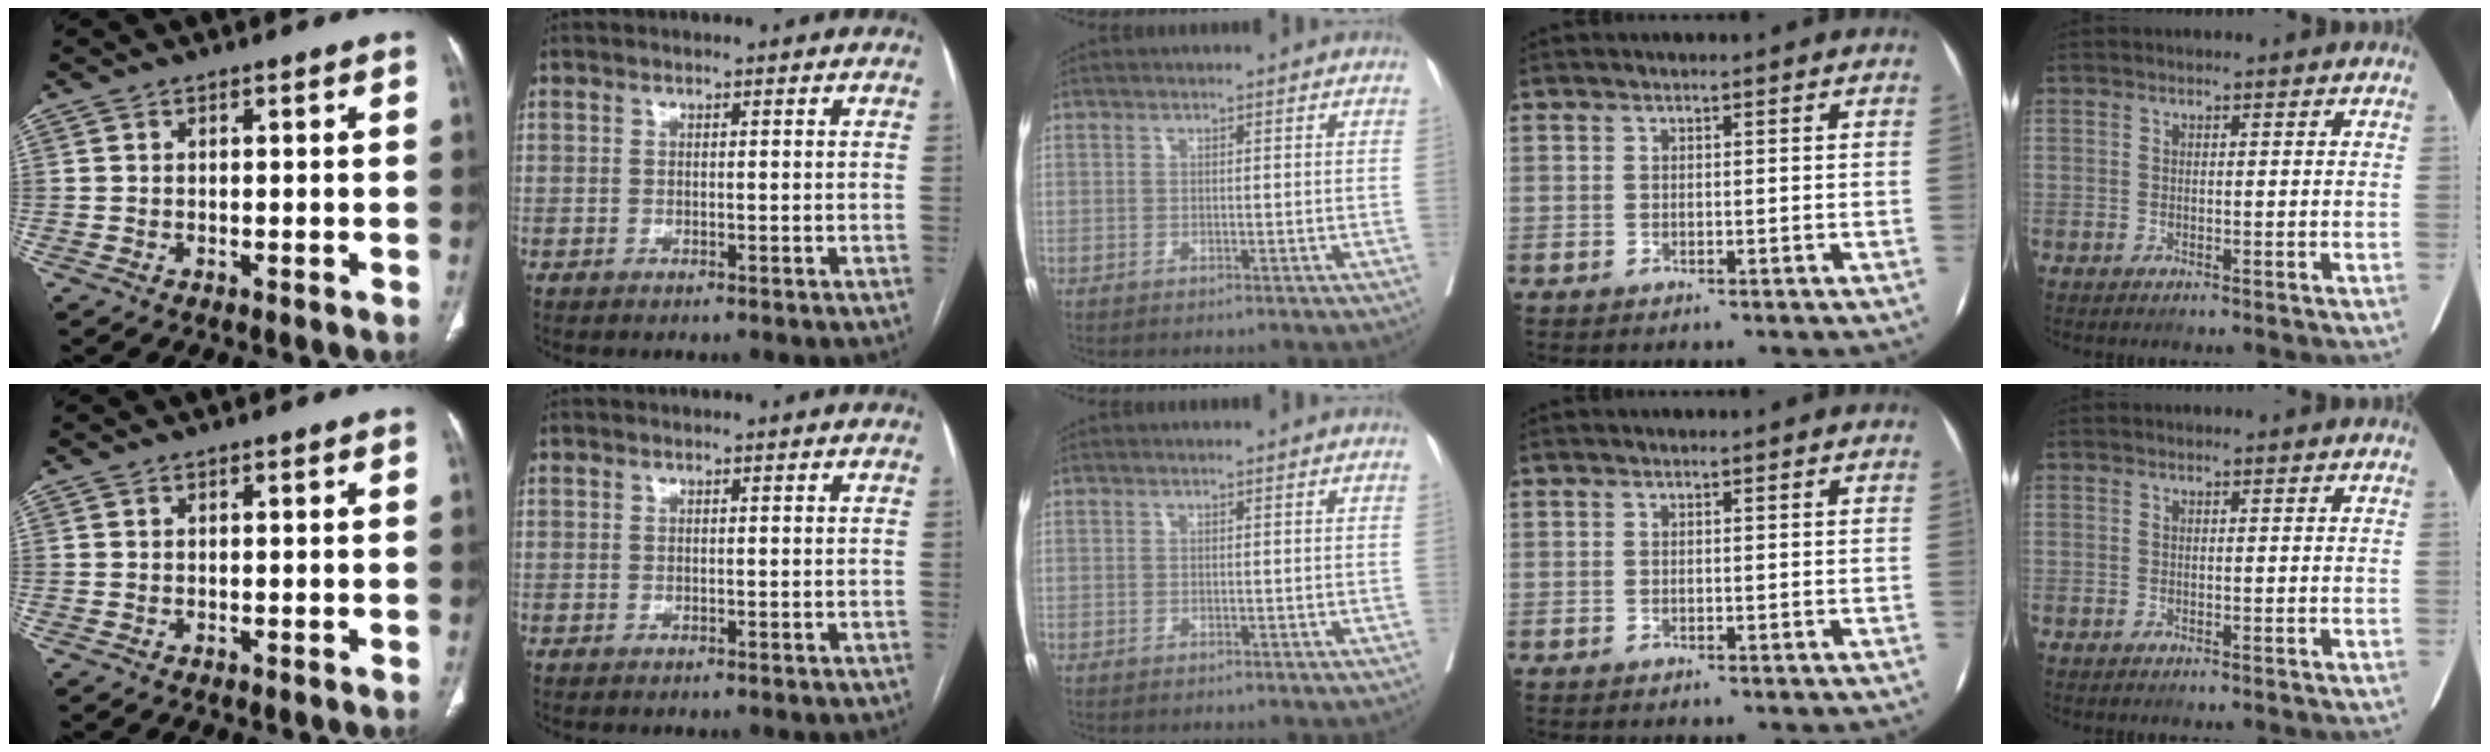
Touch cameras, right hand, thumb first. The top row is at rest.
{}